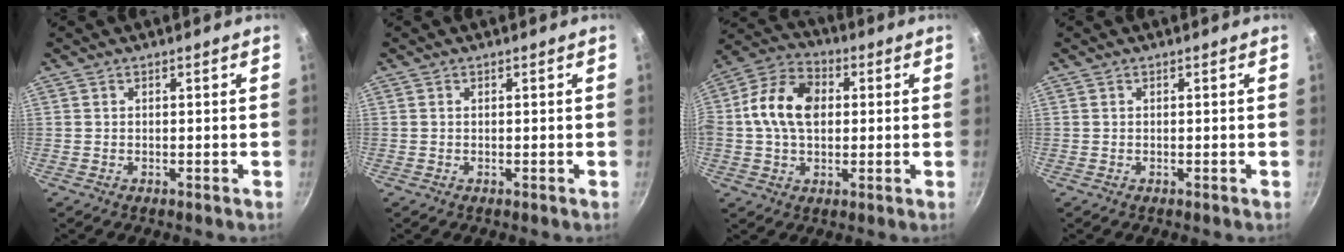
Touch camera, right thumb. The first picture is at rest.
{"total": 0.0}
{"total": 13.6, "force": [1.4, 9.4, 9.7], "torque": [-0.159, 0.019, 0.007]}
{"total": 0.0}